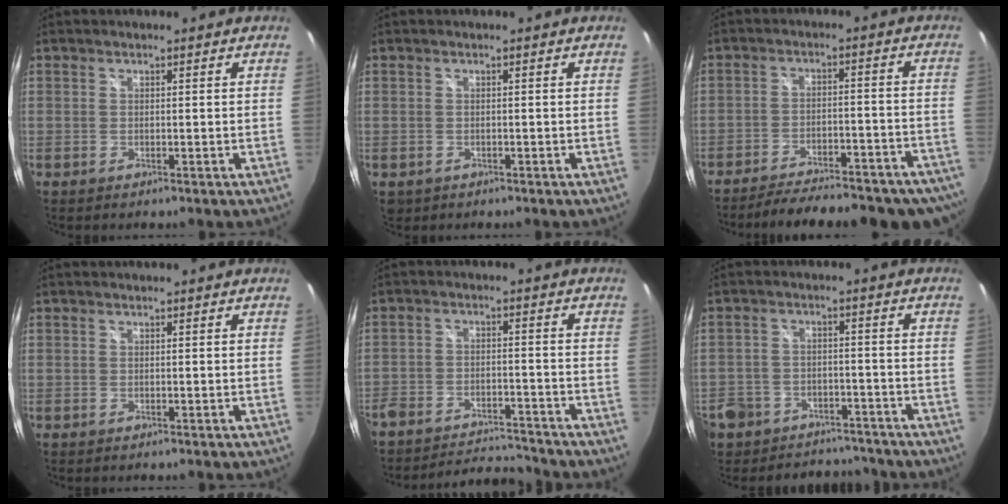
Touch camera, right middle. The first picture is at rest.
{"total": 1.9, "force": [-0.5, 1.7, 0.8], "torque": [-0.018, -0.005, -0.006]}
{"total": 22.6, "force": [-19.4, 6.2, 9.9], "torque": [-0.174, -0.018, -0.237]}
{"total": 0.0}
{"total": 11.4, "force": [-10.9, 2.2, 2.9], "torque": [-0.079, 0.001, -0.166]}
{"total": 15.4, "force": [-10.8, 9.9, 4.8], "torque": [-0.138, 0.022, -0.145]}